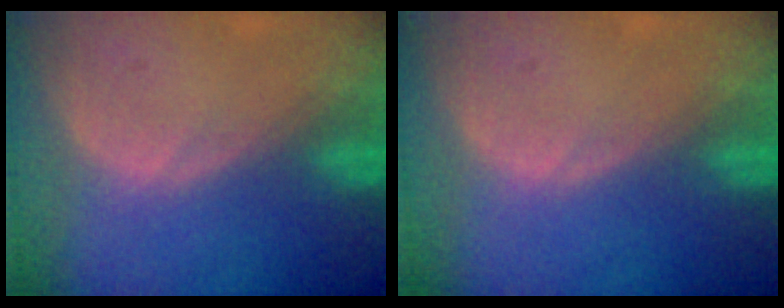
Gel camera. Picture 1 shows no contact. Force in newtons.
{"total": 0.0}